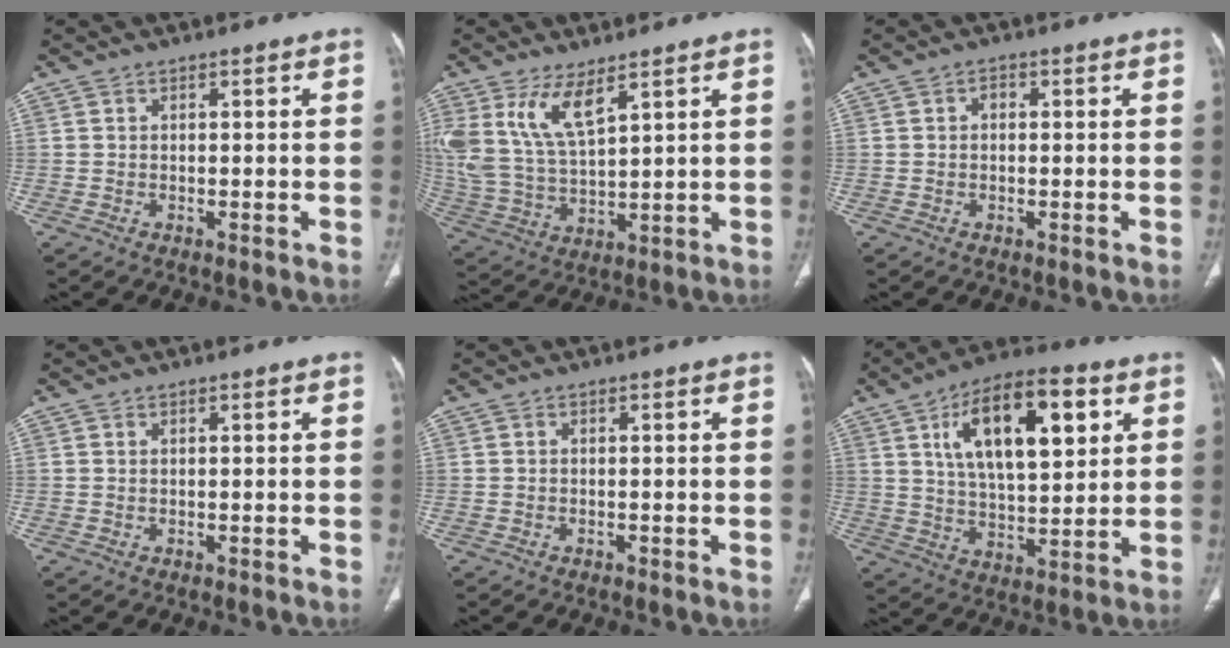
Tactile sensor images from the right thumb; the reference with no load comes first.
{"total": 11.7, "force": [6.4, 4.7, 8.5], "torque": [-0.180, -0.026, 0.144]}
{"total": 1.3, "force": [0.2, 0.9, 0.9], "torque": [-0.010, 0.004, -0.001]}
{"total": 0.0}
{"total": 0.0}
{"total": 19.1, "force": [7.0, 8.5, 15.6], "torque": [-0.226, -0.013, 0.117]}